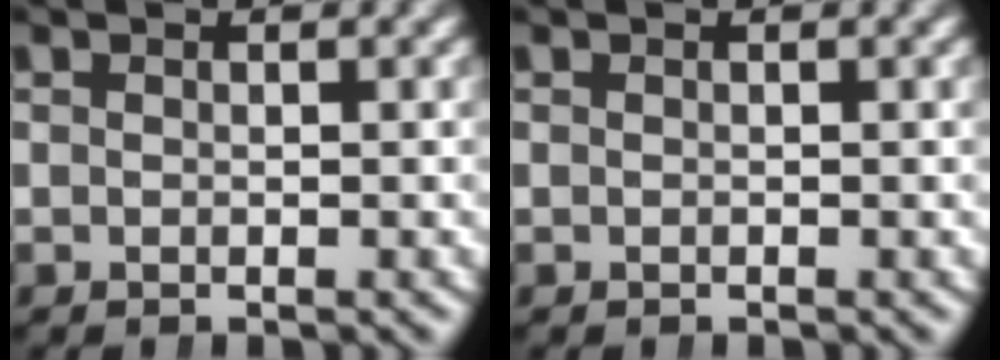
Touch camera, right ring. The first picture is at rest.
{"total": 0.0}